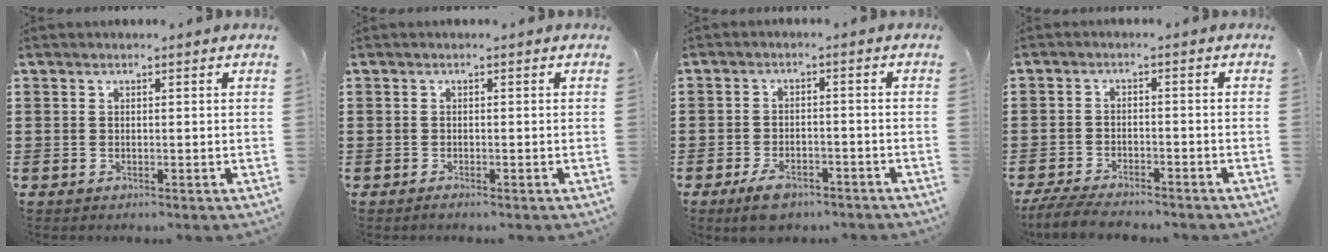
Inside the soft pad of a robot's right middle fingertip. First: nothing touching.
{"total": 0.6, "force": [-0.5, 0.1, 0.3], "torque": [-0.008, -0.003, -0.010]}
{"total": 4.3, "force": [-3.3, 1.8, 2.2], "torque": [-0.043, 0.008, -0.064]}
{"total": 4.5, "force": [-4.3, 0.8, 1.1], "torque": [-0.031, -0.001, -0.090]}